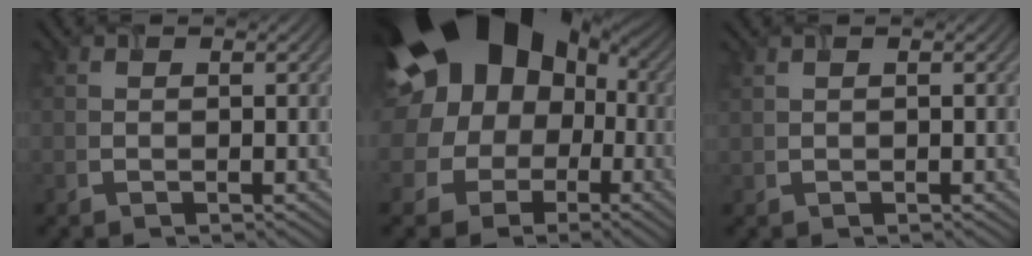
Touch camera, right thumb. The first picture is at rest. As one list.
[{"total": 24.5, "force": [5.4, 20.2, 12.8], "torque": [-0.243, 0.058, 0.044]}, {"total": 0.7, "force": [0.6, 0.1, 0.3], "torque": [-0.017, 0.009, 0.021]}]